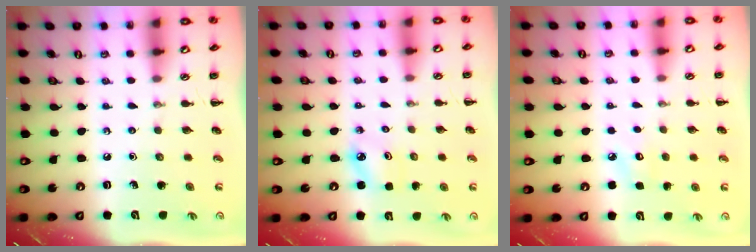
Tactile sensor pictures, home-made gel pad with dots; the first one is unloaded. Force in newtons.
{"total": 2.8, "press": 2.7, "slide": 0.4}
{"total": 5.4, "press": 5.2, "slide": 1.5}